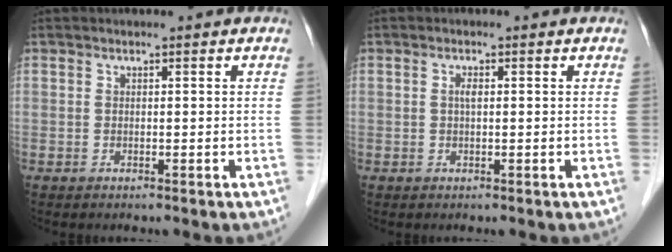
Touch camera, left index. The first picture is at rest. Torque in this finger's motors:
{"motor_torque": [-0.12, 0.16, 0.02, 0.02]}